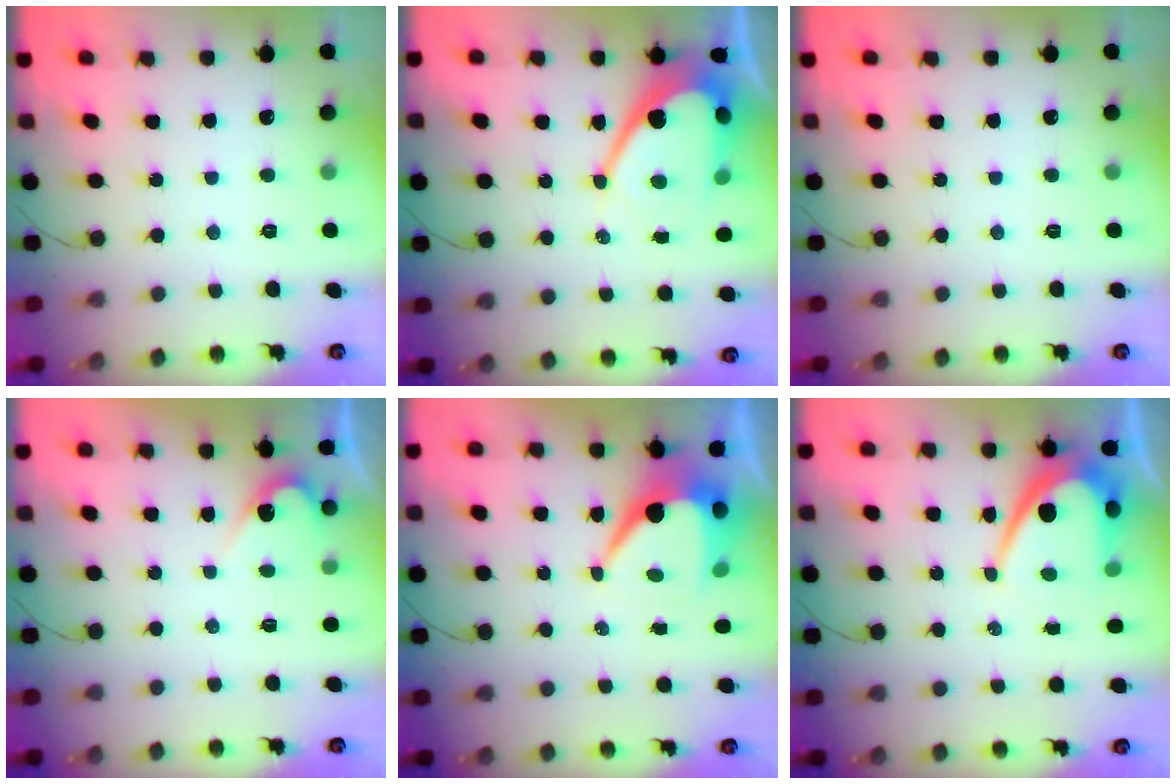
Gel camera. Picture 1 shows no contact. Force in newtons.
{"total": 13.7, "press": 13.6, "slide": 1.2}
{"total": 0.0}
{"total": 3.3, "press": 3.3, "slide": 0.1}
{"total": 9.5, "press": 9.5, "slide": 0.8}
{"total": 10.1, "press": 10.1, "slide": 0.8}